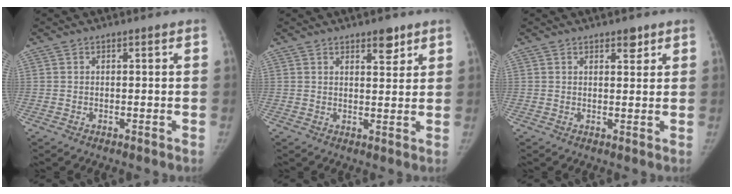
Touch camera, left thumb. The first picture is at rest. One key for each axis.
{"total": 3.9, "fx": 2.7, "fy": 1.6, "fz": 2.3, "tx": -0.016, "ty": -0.016, "tz": 0.039}
{"total": 2.3, "fx": 1.6, "fy": 1.1, "fz": 1.3, "tx": -0.006, "ty": -0.009, "tz": 0.022}